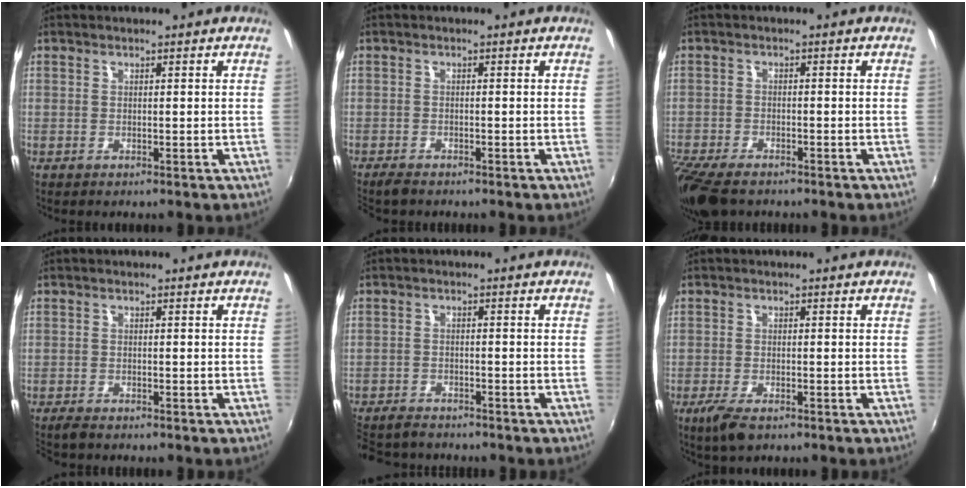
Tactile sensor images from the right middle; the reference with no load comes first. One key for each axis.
{"total": 2.5, "fx": -2.2, "fy": 0.7, "fz": 0.8, "tx": -0.025, "ty": -0.010, "tz": -0.043}
{"total": 10.2, "fx": -8.1, "fy": 3.7, "fz": 5.1, "tx": -0.138, "ty": -0.044, "tz": -0.150}
{"total": 2.3, "fx": -2.2, "fy": 0.5, "fz": 0.7, "tx": -0.022, "ty": -0.011, "tz": -0.042}
{"total": 8.1, "fx": -7.2, "fy": 3.0, "fz": 2.3, "tx": -0.074, "ty": -0.012, "tz": -0.121}
{"total": 4.5, "fx": -3.0, "fy": 1.6, "fz": 3.0, "tx": -0.073, "ty": -0.016, "tz": -0.056}